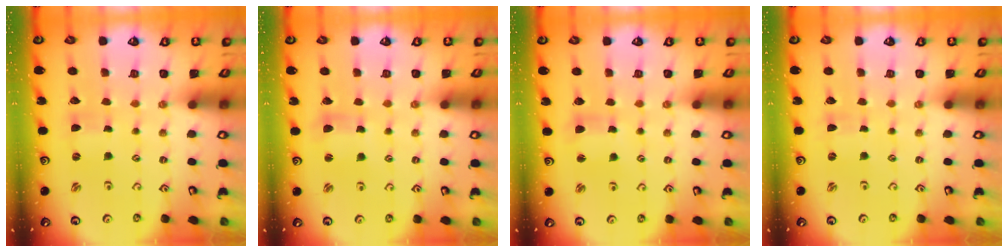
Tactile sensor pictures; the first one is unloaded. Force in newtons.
{"total": 4.2, "press": 4.2, "slide": 0.5}
{"total": 3.9, "press": 3.8, "slide": 0.5}
{"total": 0.0}